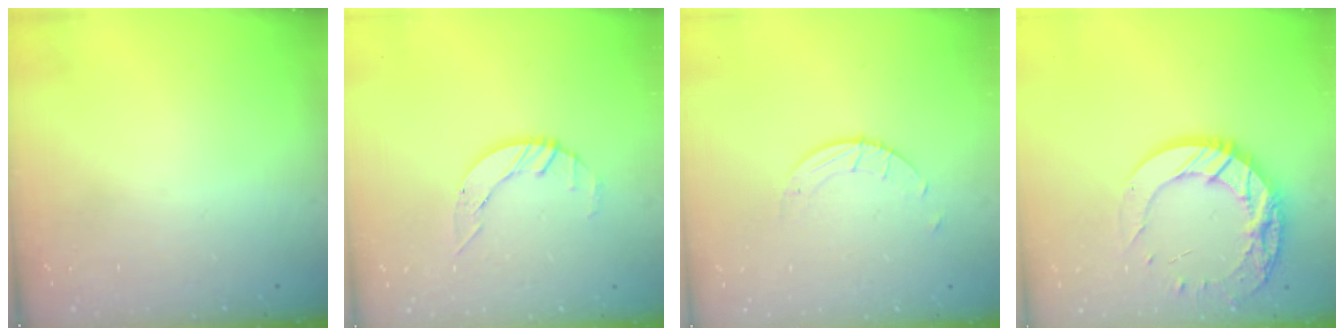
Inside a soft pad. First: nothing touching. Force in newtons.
{"total": 3.4, "press": 3.4, "slide": 0.4}
{"total": 2.7, "press": 2.7, "slide": 0.3}
{"total": 16.6, "press": 16.5, "slide": 1.2}